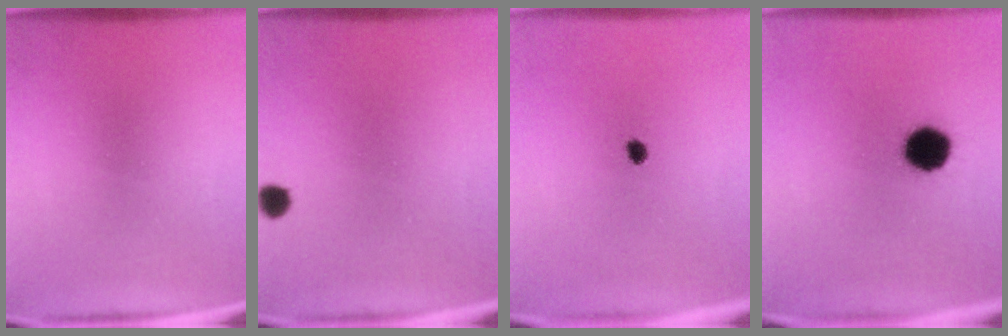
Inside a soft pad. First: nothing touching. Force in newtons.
{"total": 2.1}
{"total": 1.8}
{"total": 10.4}